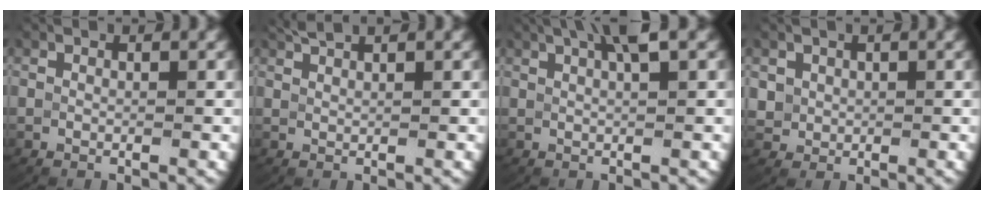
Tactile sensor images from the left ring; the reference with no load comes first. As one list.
[{"total": 1.4, "force": [1.3, 0.0, 0.5], "torque": [-0.014, 0.004, 0.026]}, {"total": 4.0, "force": [2.6, 0.8, 2.9], "torque": [-0.050, 0.015, 0.040]}, {"total": 1.9, "force": [0.0, 1.8, 0.6], "torque": [-0.033, -0.009, 0.012]}]